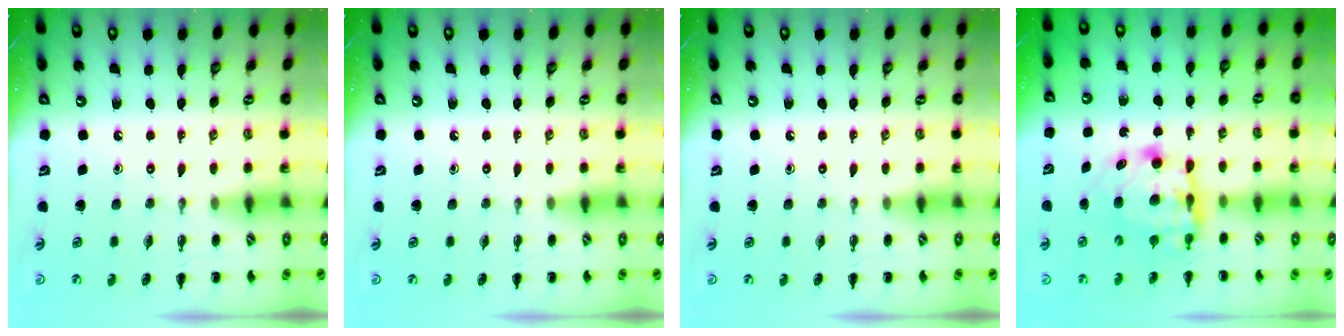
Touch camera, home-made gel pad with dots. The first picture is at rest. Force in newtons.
{"total": 0.0}
{"total": 0.0}
{"total": 6.4, "press": 6.4, "slide": 0.6}